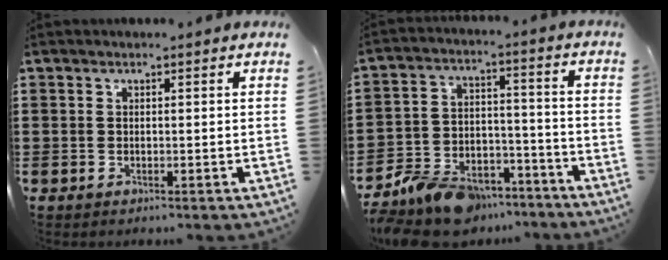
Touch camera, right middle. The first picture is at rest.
{"total": 9.3, "force": [-8.6, 2.9, 2.2], "torque": [-0.049, 0.031, -0.168]}